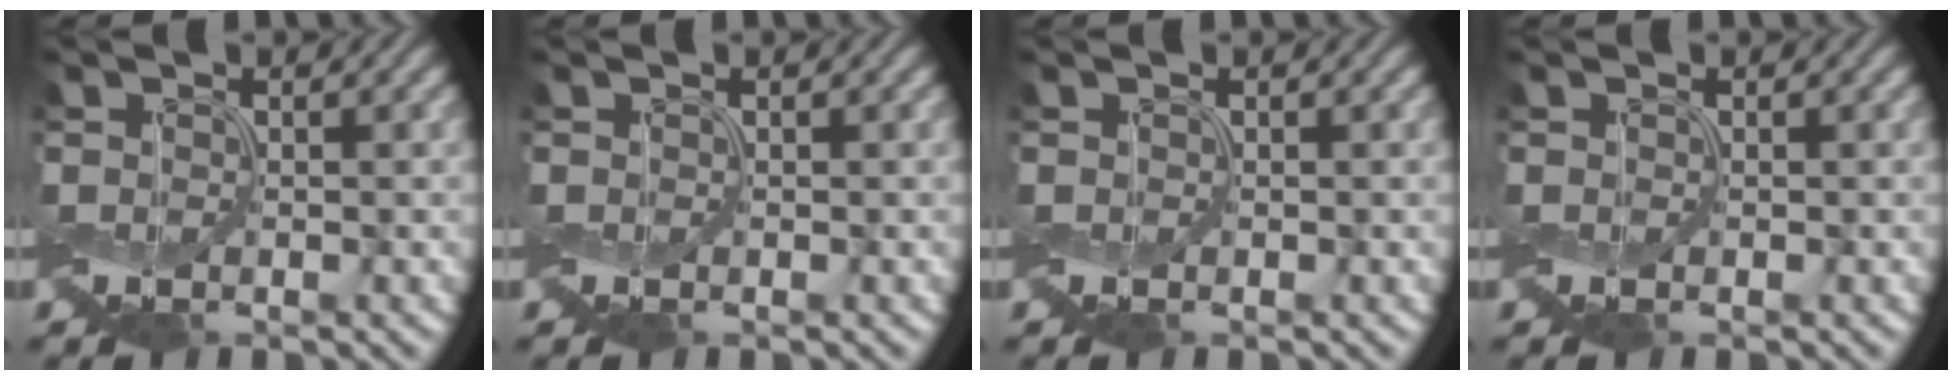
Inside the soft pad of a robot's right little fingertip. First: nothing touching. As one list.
[{"total": 0.0}, {"total": 0.0}, {"total": 0.0}]